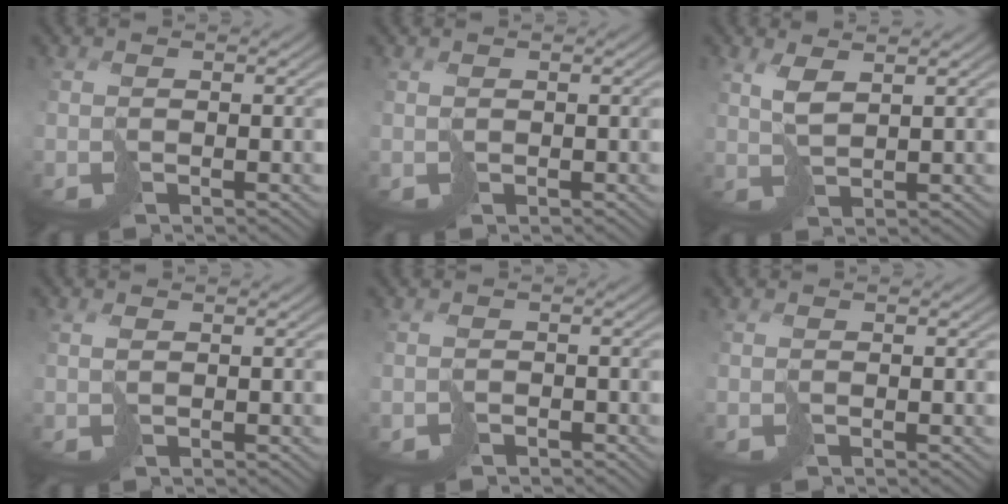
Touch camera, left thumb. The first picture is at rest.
{"total": 0.7, "force": [0.3, 0.6, 0.3], "torque": [-0.010, 0.001, 0.006]}
{"total": 3.1, "force": [1.7, 1.0, 2.4], "torque": [-0.063, 0.000, 0.036]}
{"total": 1.4, "force": [0.4, 0.7, 1.1], "torque": [-0.029, 0.003, 0.008]}
{"total": 1.5, "force": [-1.2, 0.9, 0.3], "torque": [-0.003, -0.004, -0.027]}
{"total": 0.0}